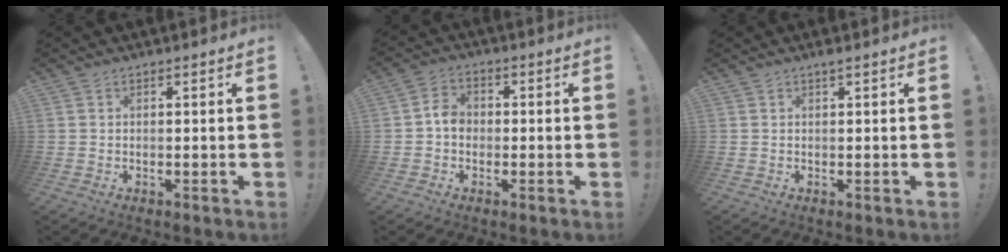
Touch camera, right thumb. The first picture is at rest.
{"total": 5.3, "force": [-1.0, 4.2, 3.1], "torque": [-0.052, 0.018, -0.015]}
{"total": 1.3, "force": [0.9, -0.3, 0.9], "torque": [-0.010, -0.002, 0.014]}